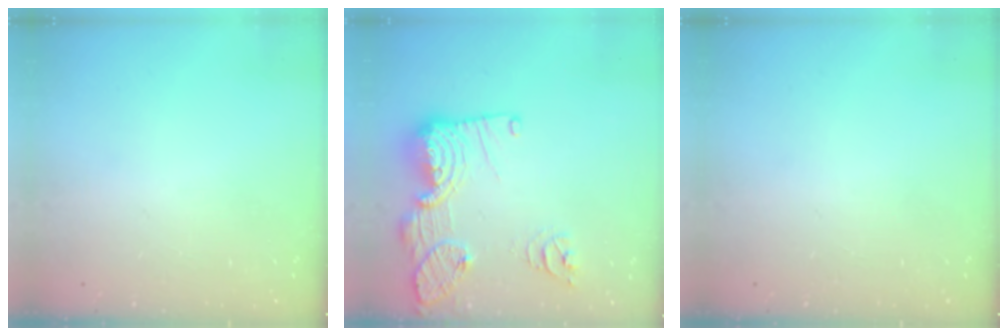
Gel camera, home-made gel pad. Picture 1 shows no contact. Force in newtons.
{"total": 18.4, "press": 18.3, "slide": 1.7}
{"total": 0.0}